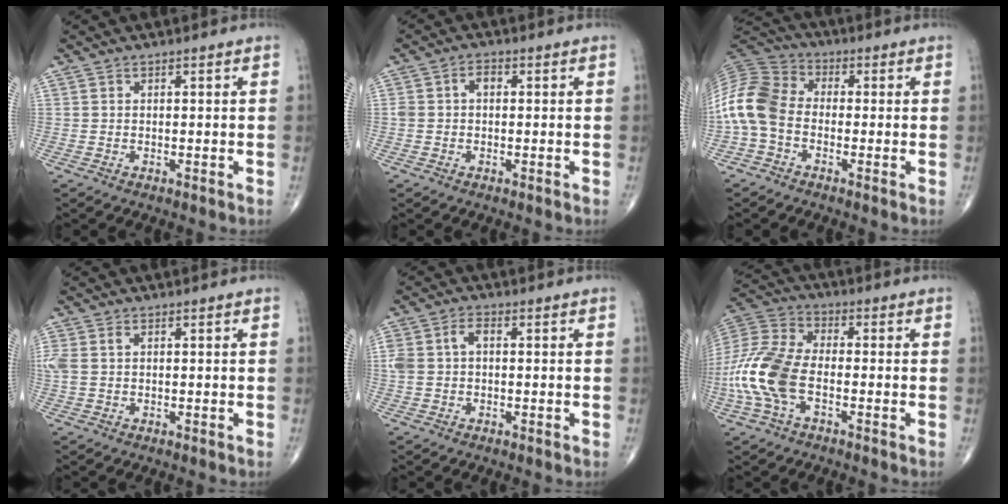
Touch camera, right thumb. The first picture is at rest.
{"total": 2.5, "force": [0.2, 1.7, 1.9], "torque": [-0.031, 0.012, 0.001]}
{"total": 11.5, "force": [-2.3, 8.1, 7.8], "torque": [-0.161, 0.029, -0.061]}
{"total": 3.4, "force": [0.6, 2.1, 2.6], "torque": [-0.094, 0.018, 0.015]}
{"total": 4.4, "force": [0.3, 2.7, 3.4], "torque": [-0.090, 0.020, 0.006]}
{"total": 14.8, "force": [-3.5, 8.0, 12.0], "torque": [-0.274, 0.027, -0.070]}